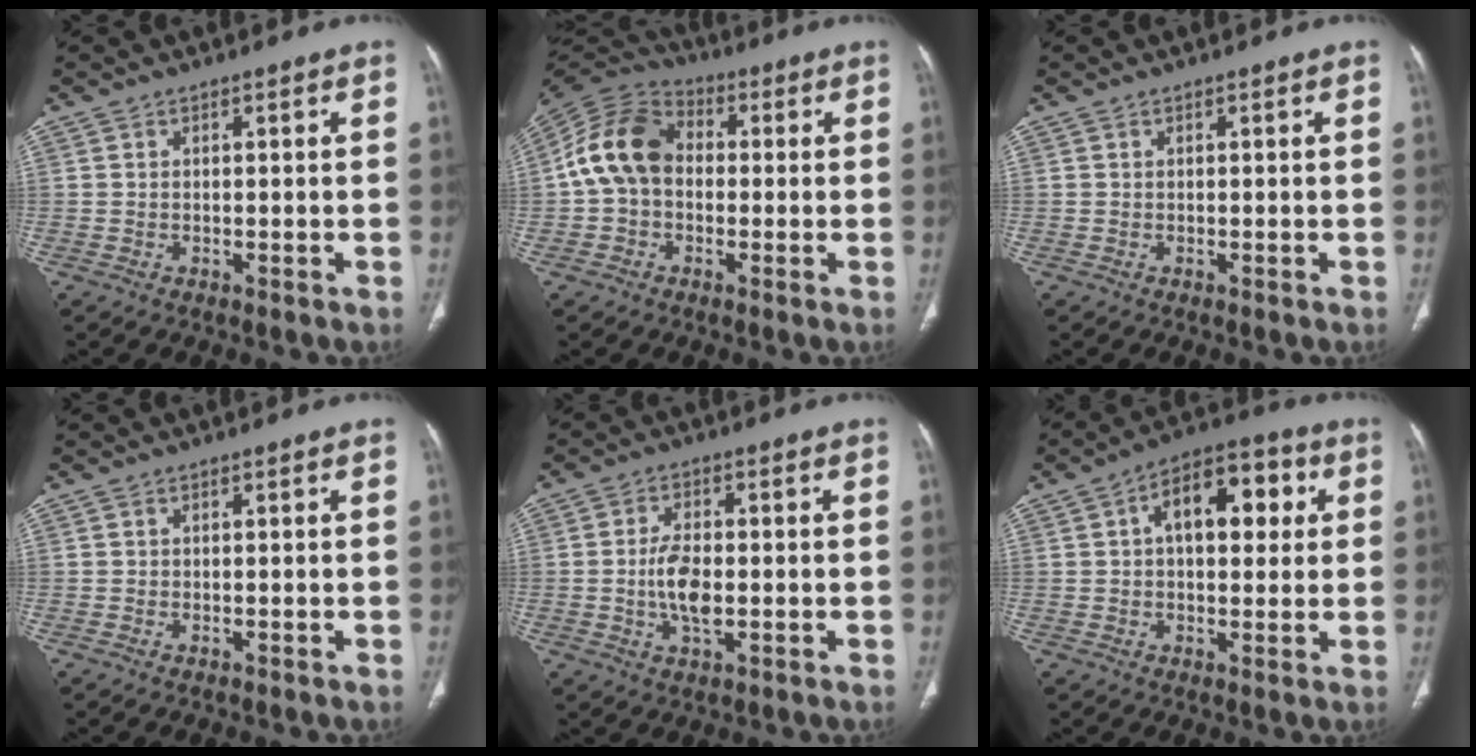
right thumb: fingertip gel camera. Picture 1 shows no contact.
{"total": 12.5, "force": [0.1, 9.5, 8.1], "torque": [-0.147, 0.034, -0.014]}
{"total": 0.0}
{"total": 0.0}
{"total": 6.9, "force": [-0.9, 3.3, 5.9], "torque": [-0.117, 0.001, -0.016]}
{"total": 12.8, "force": [3.0, 7.1, 10.3], "torque": [-0.121, 0.023, 0.039]}